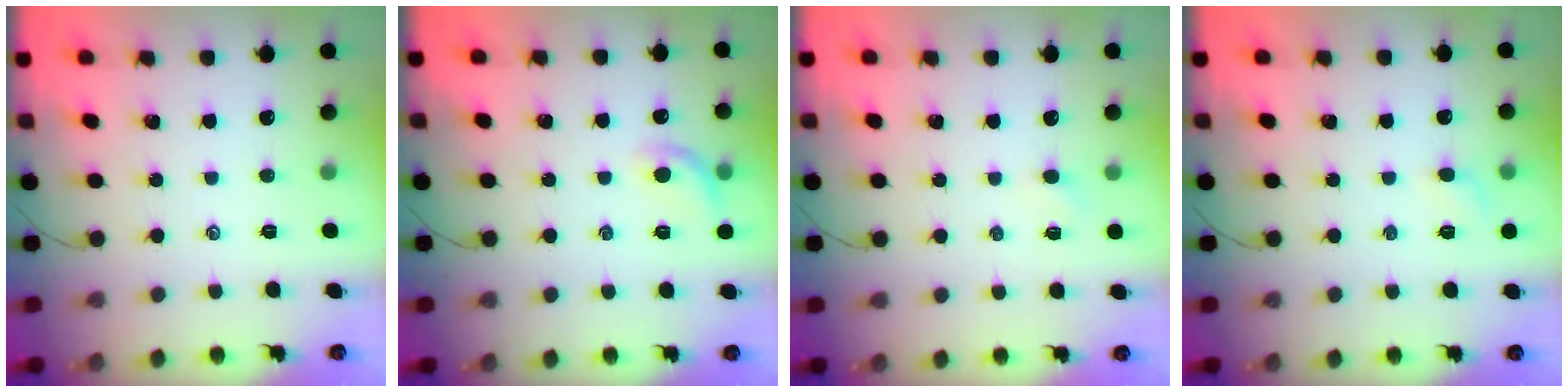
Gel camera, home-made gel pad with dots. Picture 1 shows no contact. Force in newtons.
{"total": 7.9, "press": 7.8, "slide": 1.7}
{"total": 1.3, "press": 1.2, "slide": 0.5}
{"total": 4.8, "press": 4.6, "slide": 1.3}